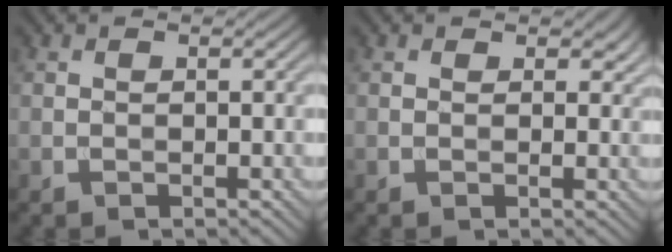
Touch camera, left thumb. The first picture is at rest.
{"total": 1.5, "force": [0.9, 1.0, 0.7], "torque": [-0.011, -0.005, 0.013]}